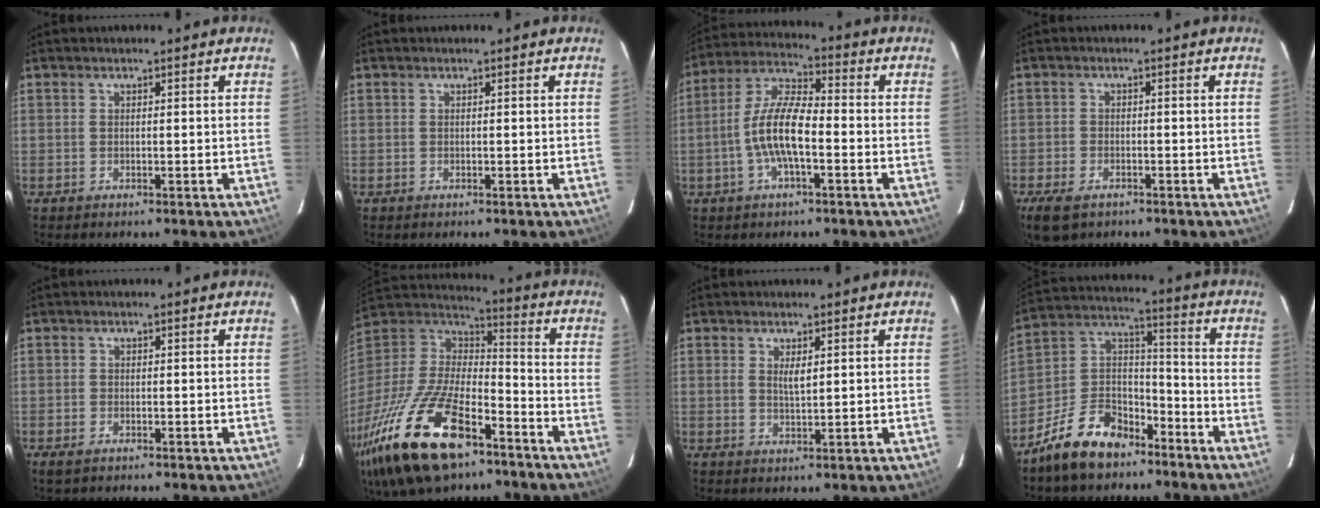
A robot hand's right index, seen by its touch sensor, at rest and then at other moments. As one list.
[{"total": 0.0}, {"total": 10.6, "force": [-3.0, 3.3, 9.6], "torque": [-0.201, 0.006, -0.058]}, {"total": 6.6, "force": [-4.3, 3.7, 3.5], "torque": [-0.093, -0.020, -0.078]}, {"total": 1.8, "force": [-1.2, 1.0, 0.9], "torque": [-0.020, -0.007, -0.023]}, {"total": 30.4, "force": [-18.0, 13.2, 20.7], "torque": [-0.438, -0.046, -0.307]}, {"total": 2.6, "force": [0.9, 0.9, 2.3], "torque": [-0.040, -0.003, 0.016]}, {"total": 14.9, "force": [-10.1, 8.2, 7.3], "torque": [-0.160, 0.044, -0.165]}]